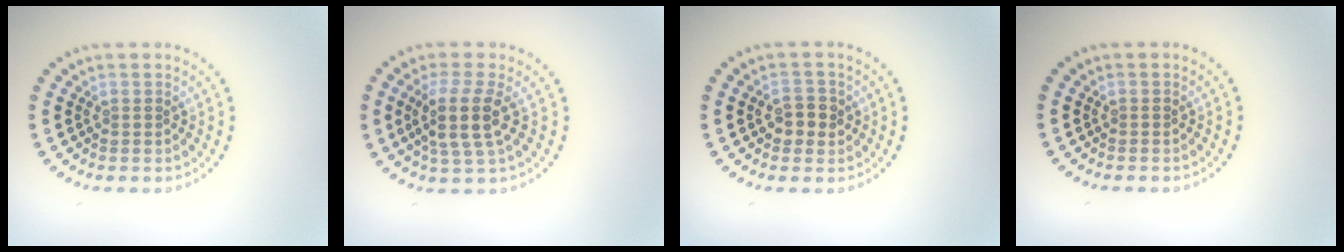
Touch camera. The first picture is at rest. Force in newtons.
{"total": 3.7, "press": 3.0, "slide": 2.2}
{"total": 2.3, "press": 2.3, "slide": 0.3}
{"total": 0.0}